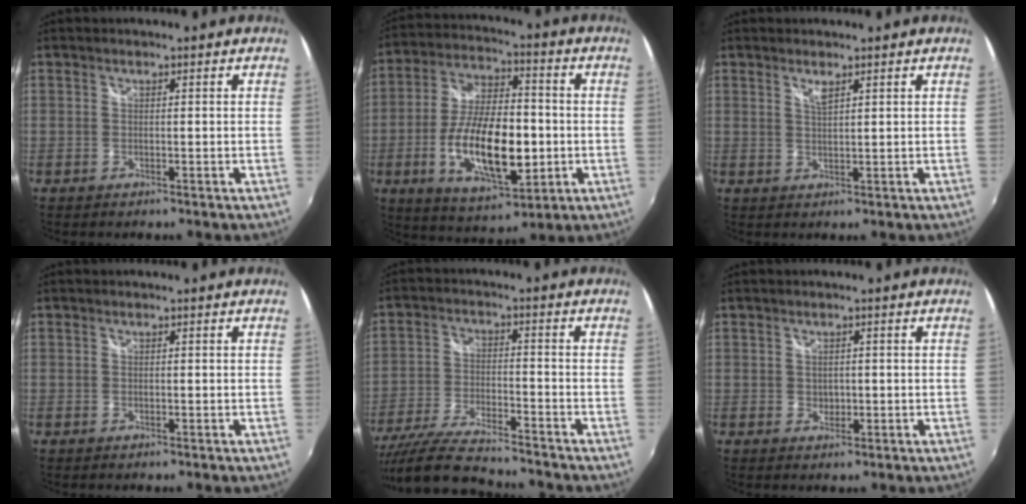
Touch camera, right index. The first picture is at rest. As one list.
[{"total": 17.7, "force": [-3.7, 7.7, 15.5], "torque": [-0.300, -0.006, -0.057]}, {"total": 1.9, "force": [1.2, 0.4, 1.4], "torque": [-0.024, -0.001, 0.020]}, {"total": 0.0}, {"total": 15.1, "force": [-13.3, 1.9, 6.8], "torque": [-0.151, -0.036, -0.237]}, {"total": 1.7, "force": [0.0, 1.5, 0.7], "torque": [-0.009, -0.001, 0.001]}]